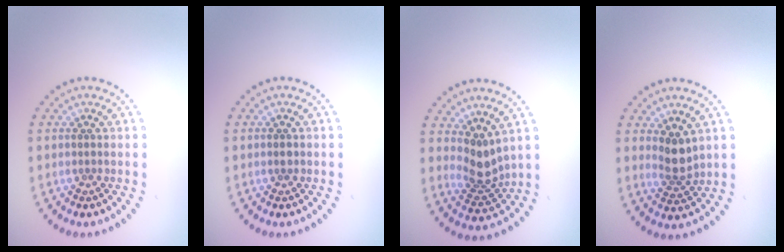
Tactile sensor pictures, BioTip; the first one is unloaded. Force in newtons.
{"total": 0.7, "press": 0.7, "slide": 0.0}
{"total": 2.8, "press": 2.1, "slide": 2.0}
{"total": 2.4, "press": 2.0, "slide": 1.4}